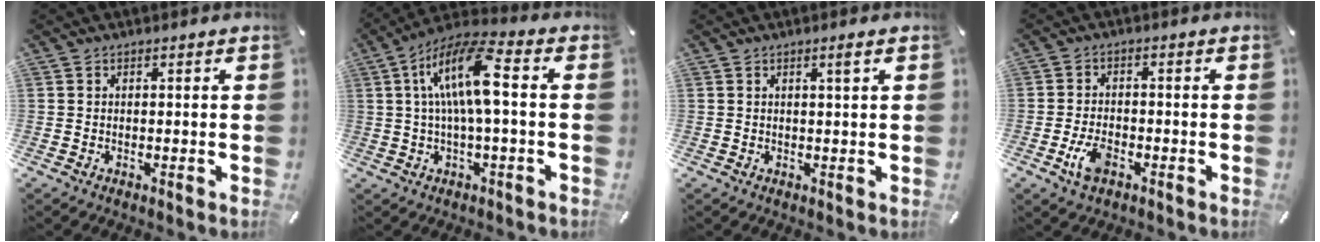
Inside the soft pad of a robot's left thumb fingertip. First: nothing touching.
{"total": 14.1, "force": [1.6, 4.4, 13.3], "torque": [-0.257, 0.007, 0.028]}
{"total": 1.7, "force": [0.8, -0.1, 1.5], "torque": [-0.030, -0.001, 0.013]}
{"total": 5.6, "force": [-2.5, 3.2, 3.9], "torque": [-0.086, 0.007, -0.047]}